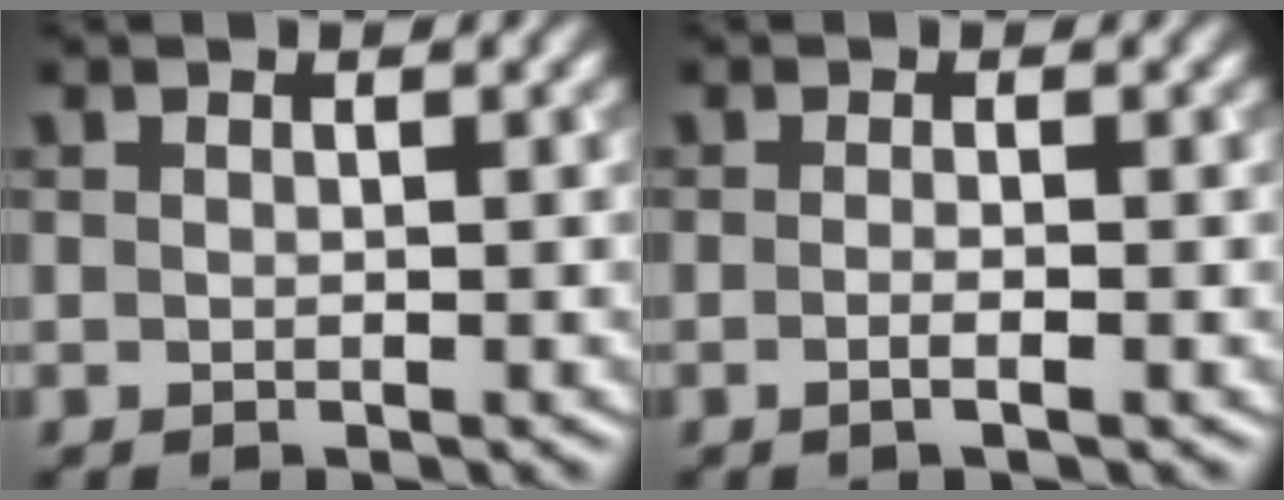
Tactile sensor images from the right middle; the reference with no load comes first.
{"total": 1.4, "force": [-0.4, 0.4, 1.3], "torque": [-0.017, -0.004, -0.011]}